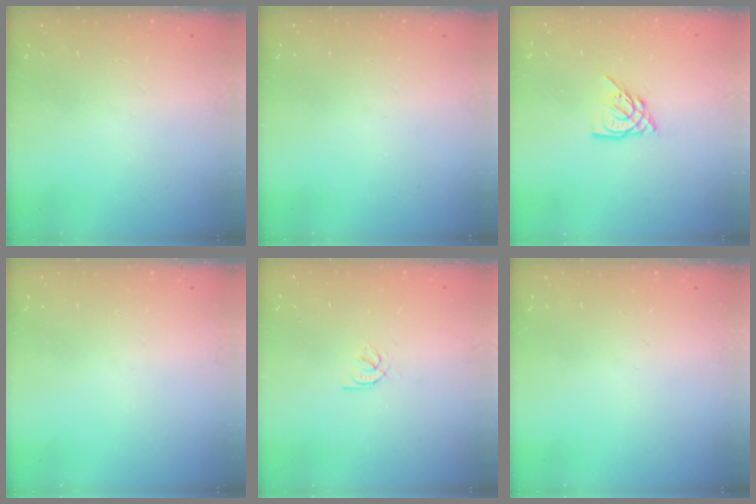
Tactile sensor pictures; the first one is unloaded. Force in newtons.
{"total": 0.0}
{"total": 6.1, "press": 6.1, "slide": 0.4}
{"total": 0.0}
{"total": 2.2, "press": 2.2, "slide": 0.2}
{"total": 0.0}